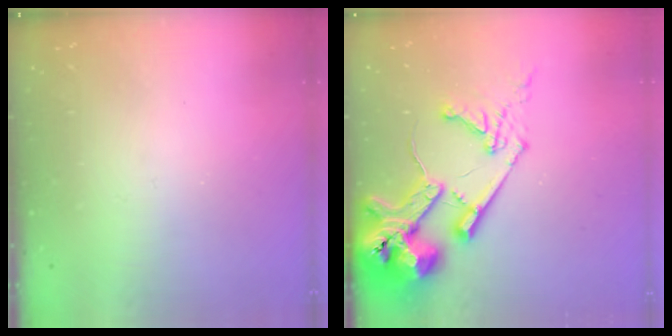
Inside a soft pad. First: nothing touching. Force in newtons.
{"total": 19.2, "press": 19.1, "slide": 2.3}